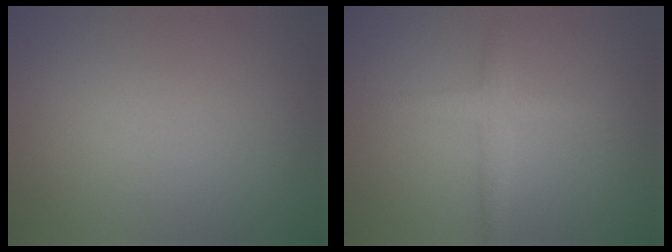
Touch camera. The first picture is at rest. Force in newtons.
{"total": 2.0, "press": 2.0, "slide": 0.1}